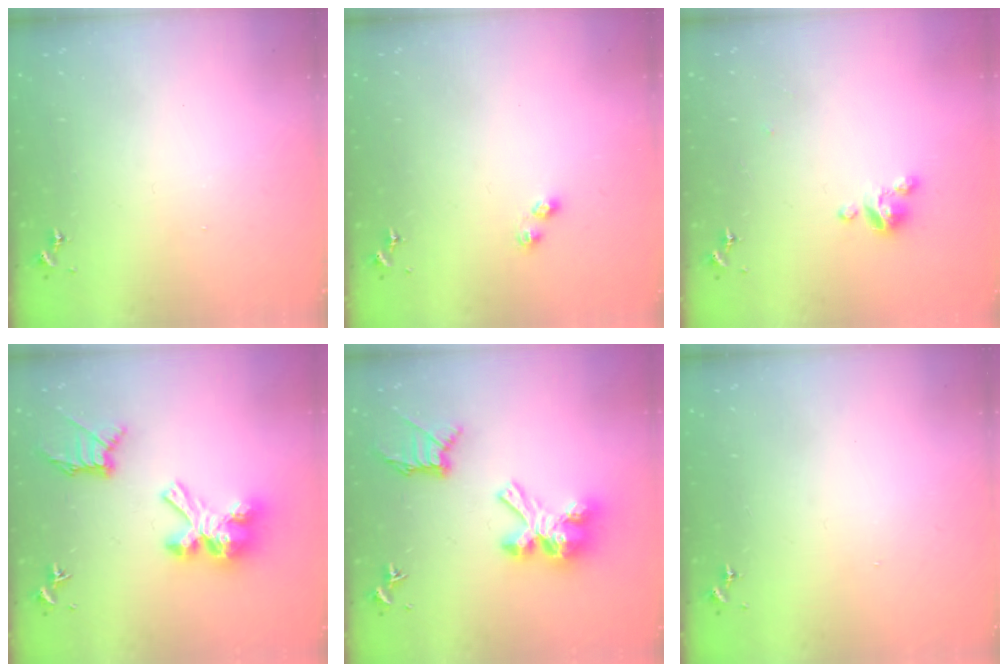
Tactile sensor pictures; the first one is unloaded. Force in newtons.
{"total": 3.7, "press": 3.7, "slide": 0.5}
{"total": 5.3, "press": 5.3, "slide": 0.4}
{"total": 18.8, "press": 18.8, "slide": 1.2}
{"total": 18.8, "press": 18.8, "slide": 1.2}
{"total": 0.0}